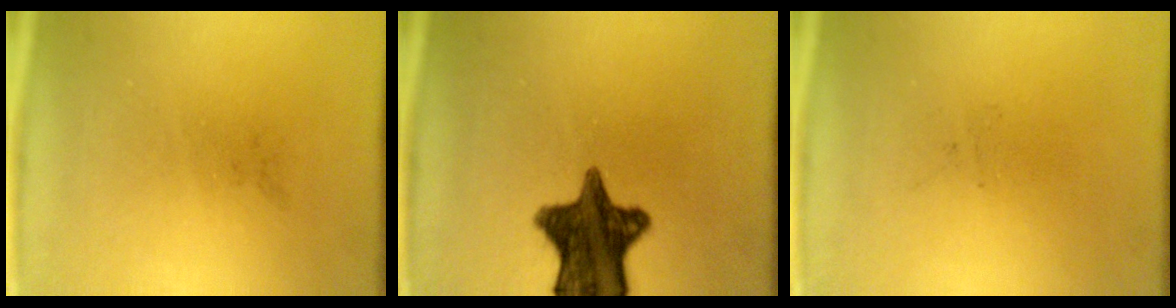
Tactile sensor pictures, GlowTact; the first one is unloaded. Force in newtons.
{"total": 12.3}
{"total": 0.0}